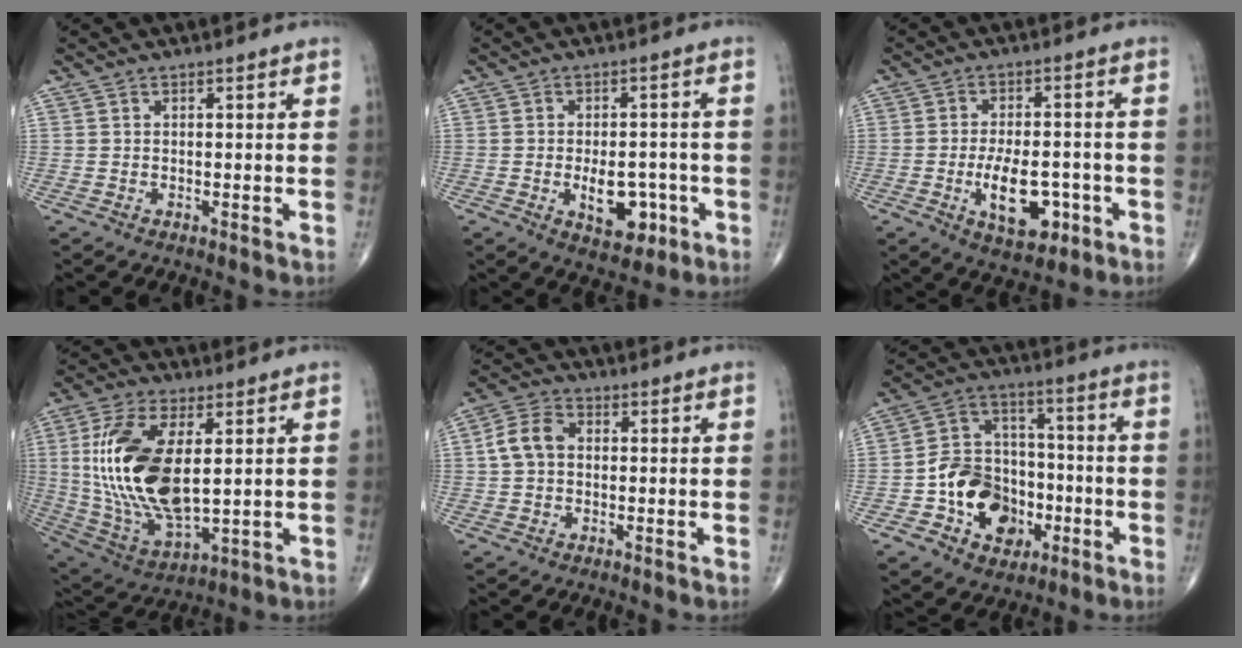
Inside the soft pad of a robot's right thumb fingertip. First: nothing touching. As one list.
[{"total": 8.3, "force": [-2.5, 4.8, 6.3], "torque": [-0.070, 0.010, -0.025]}, {"total": 10.6, "force": [-3.4, 5.4, 8.5], "torque": [-0.123, 0.010, -0.045]}, {"total": 20.9, "force": [2.9, 10.0, 18.1], "torque": [-0.367, -0.020, 0.065]}, {"total": 6.4, "force": [0.4, 4.8, 4.3], "torque": [-0.080, 0.021, -0.001]}, {"total": 15.7, "force": [-4.9, 12.0, 9.0], "torque": [-0.104, 0.044, -0.079]}]